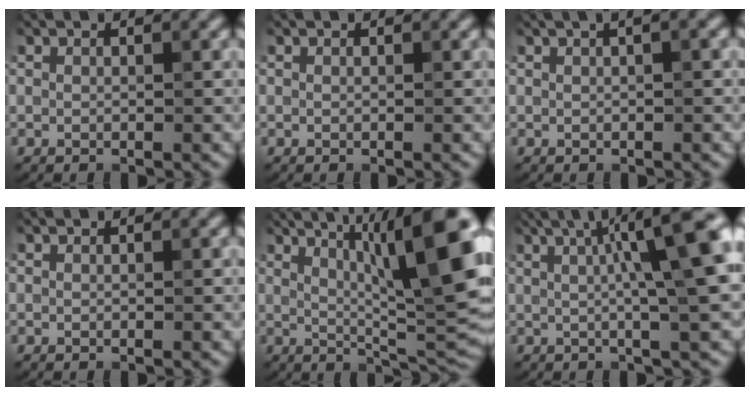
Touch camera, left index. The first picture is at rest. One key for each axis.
{"total": 0.0}
{"total": 4.2, "fx": 1.8, "fy": 2.0, "fz": 3.3, "tx": -0.019, "ty": 0.024, "tz": 0.002}
{"total": 0.0}
{"total": 13.2, "fx": 3.9, "fy": 3.0, "fz": 12.3, "tx": -0.147, "ty": 0.010, "tz": 0.063}
{"total": 9.6, "fx": 2.2, "fy": 1.9, "fz": 9.1, "tx": -0.091, "ty": 0.020, "tz": 0.024}